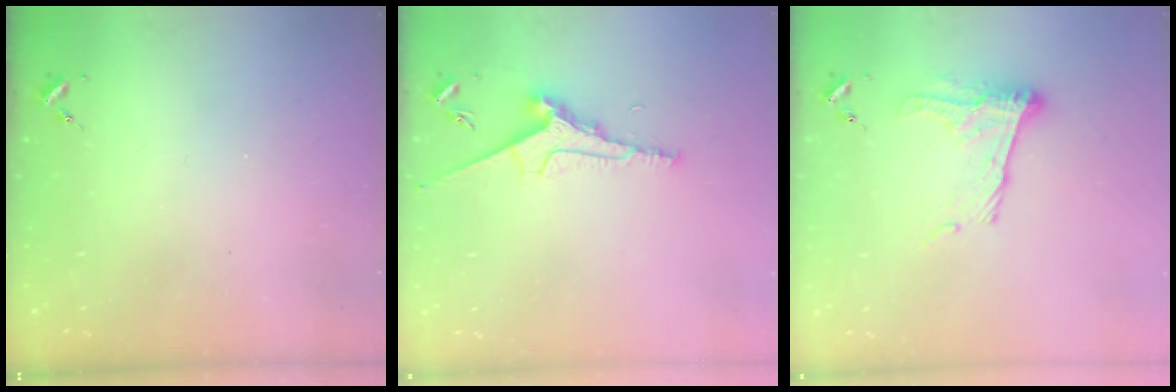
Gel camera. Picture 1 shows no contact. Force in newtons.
{"total": 8.9, "press": 8.8, "slide": 1.0}
{"total": 12.9, "press": 12.9, "slide": 0.8}